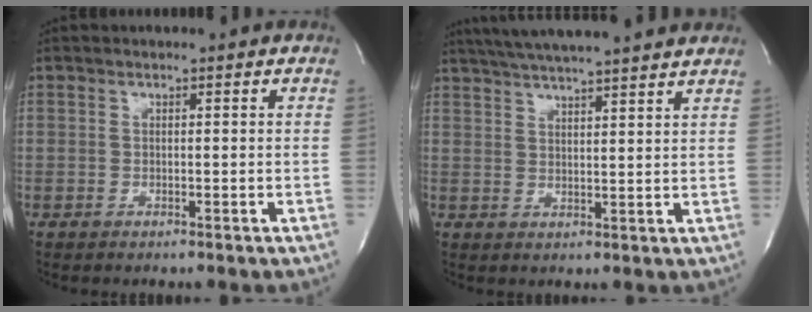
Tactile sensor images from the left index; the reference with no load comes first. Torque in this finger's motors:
{"motor_torque": [0.09, -0.15, 0.67, 0.12]}